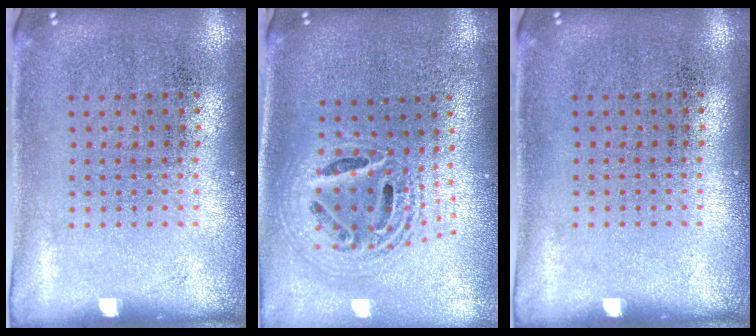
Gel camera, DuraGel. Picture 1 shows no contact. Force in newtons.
{"total": 2.2, "press": 1.7, "slide": 1.4}
{"total": 0.0}